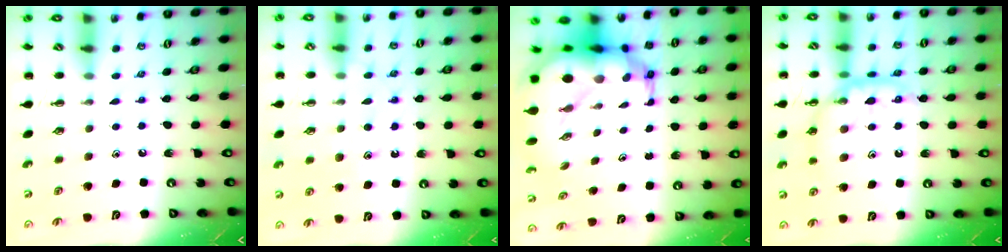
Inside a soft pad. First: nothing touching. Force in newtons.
{"total": 11.1, "press": 11.1, "slide": 0.6}
{"total": 14.4, "press": 13.9, "slide": 4.0}
{"total": 14.8, "press": 14.7, "slide": 1.3}